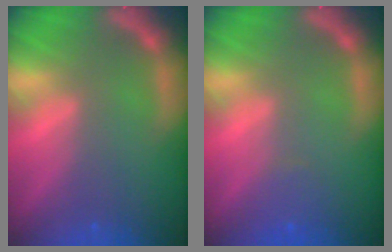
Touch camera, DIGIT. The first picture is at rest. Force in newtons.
{"total": 1.4}